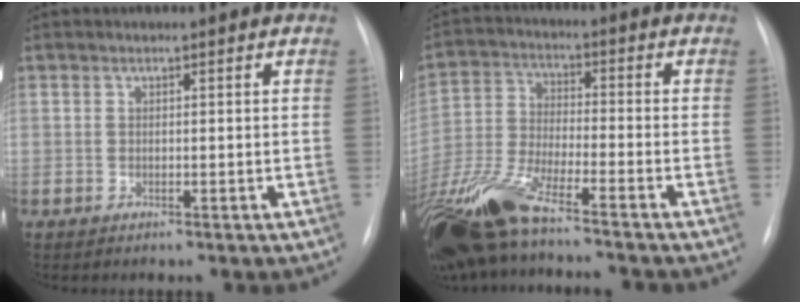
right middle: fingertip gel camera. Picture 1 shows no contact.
{"total": 16.6, "force": [-13.0, 1.6, 10.2], "torque": [-0.235, -0.037, -0.246]}